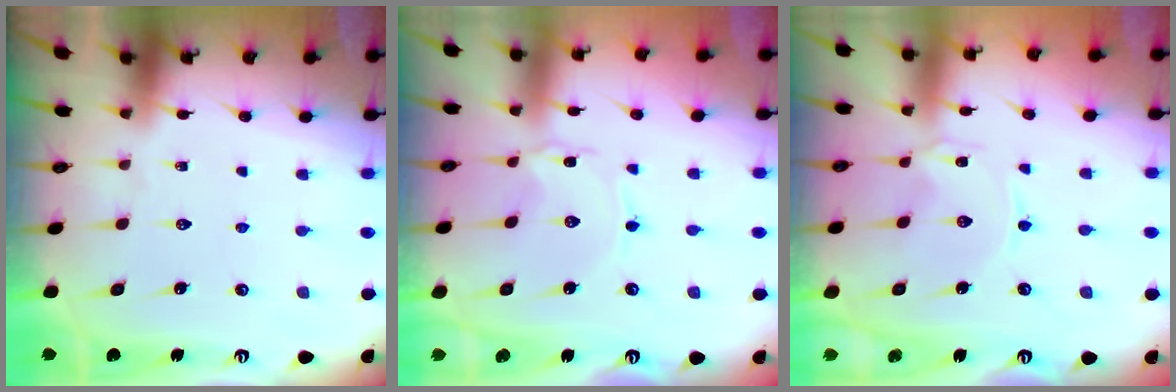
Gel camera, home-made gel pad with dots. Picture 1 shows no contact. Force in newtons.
{"total": 0.7, "press": 0.7, "slide": 0.1}
{"total": 0.0}